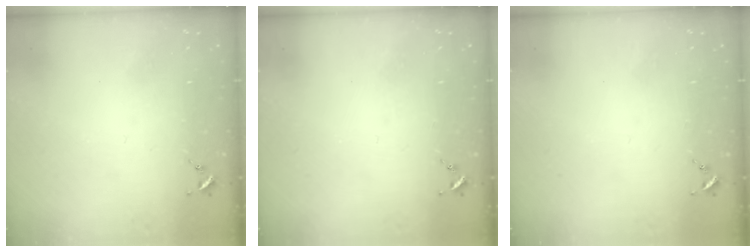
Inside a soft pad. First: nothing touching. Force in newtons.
{"total": 0.0}
{"total": 0.0}